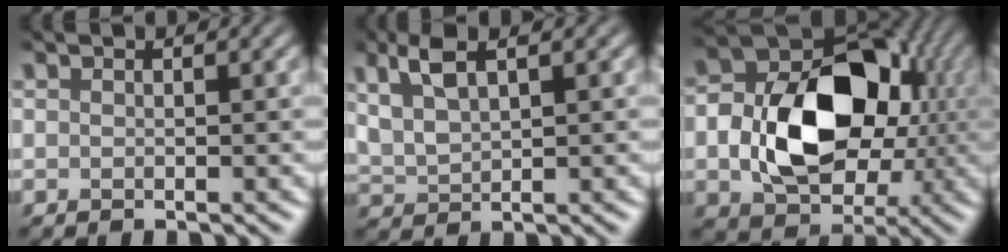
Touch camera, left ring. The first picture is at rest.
{"total": 4.2, "force": [2.1, 1.7, 3.2], "torque": [-0.078, 0.005, 0.046]}
{"total": 12.4, "force": [-0.4, 8.8, 8.7], "torque": [-0.145, -0.005, -0.005]}